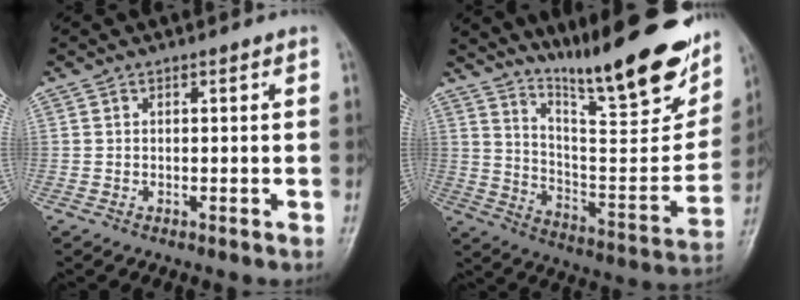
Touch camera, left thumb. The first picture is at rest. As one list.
[{"total": 24.5, "force": [17.4, 5.1, 16.5], "torque": [-0.215, -0.093, 0.276]}]